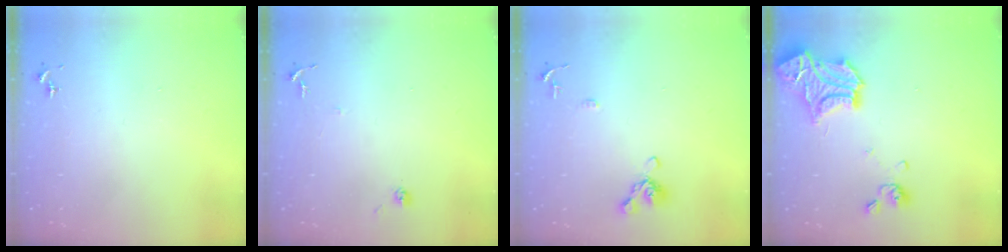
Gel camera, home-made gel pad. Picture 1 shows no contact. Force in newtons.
{"total": 6.9, "press": 6.8, "slide": 0.6}
{"total": 10.4, "press": 10.3, "slide": 1.6}
{"total": 17.6, "press": 17.6, "slide": 1.7}